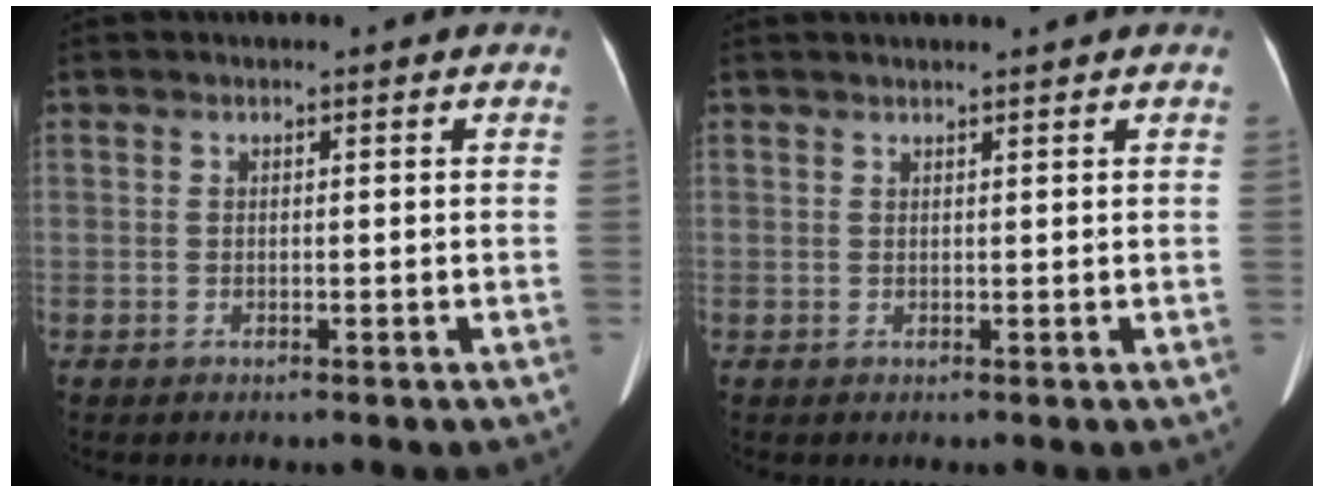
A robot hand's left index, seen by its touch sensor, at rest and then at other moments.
{"total": 2.4, "force": [2.2, 0.1, 1.0], "torque": [-0.008, 0.019, 0.031]}